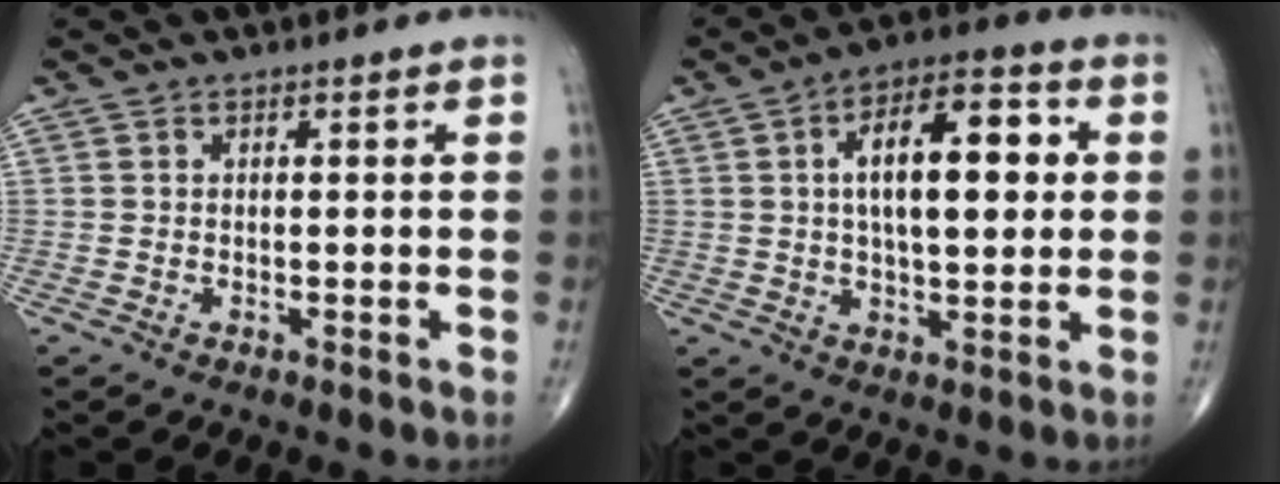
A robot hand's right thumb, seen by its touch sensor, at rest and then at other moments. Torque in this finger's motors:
{"motor_torque": [1.71, 2.79, 1.26, 0.19, 0.17]}